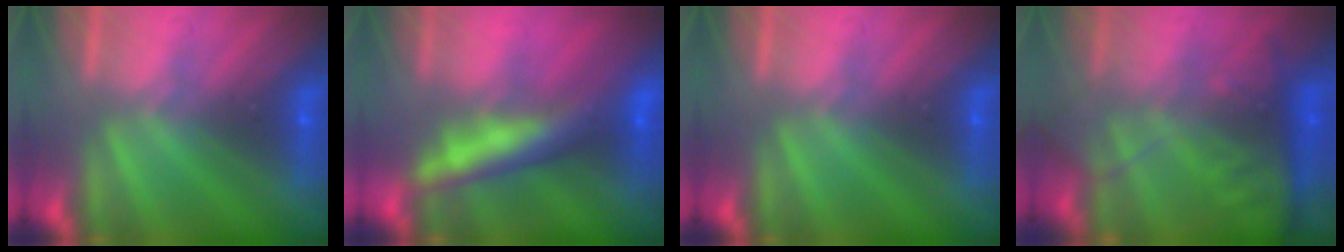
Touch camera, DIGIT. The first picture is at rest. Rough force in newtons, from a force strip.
{"total": 9.0}
{"total": 0.0}
{"total": 9.0}